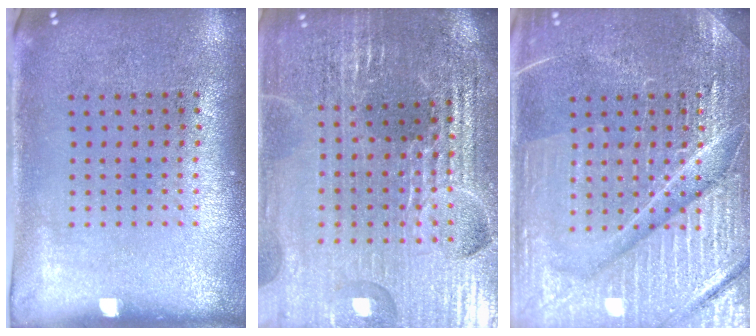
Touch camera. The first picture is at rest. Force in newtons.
{"total": 4.9, "press": 4.6, "slide": 1.5}
{"total": 5.7, "press": 5.6, "slide": 0.7}